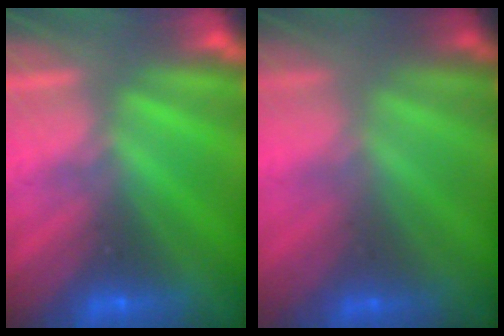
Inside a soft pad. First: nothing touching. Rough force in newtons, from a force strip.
{"total": 1.6}